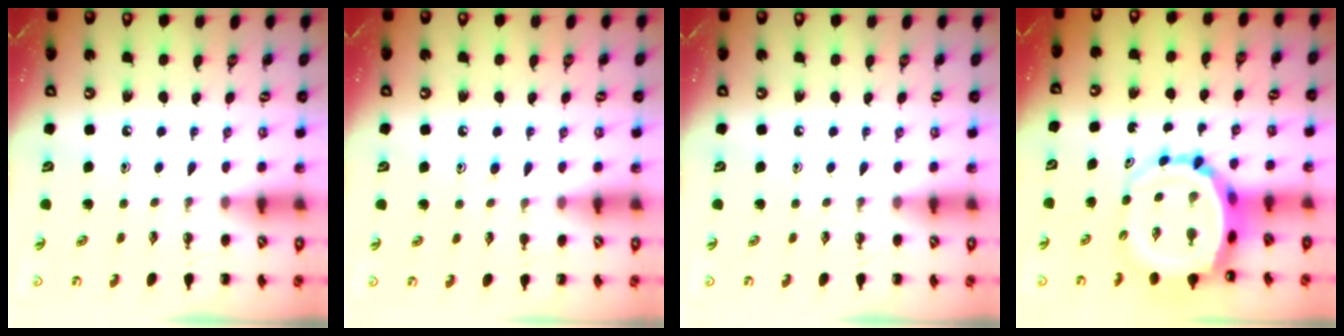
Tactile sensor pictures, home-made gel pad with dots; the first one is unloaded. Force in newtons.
{"total": 7.8, "press": 7.4, "slide": 2.2}
{"total": 0.0}
{"total": 9.2, "press": 8.7, "slide": 3.0}